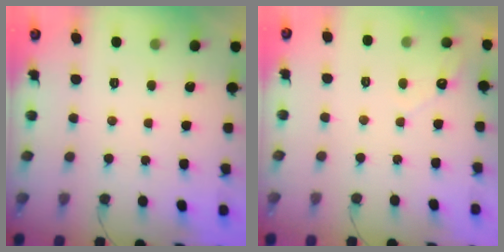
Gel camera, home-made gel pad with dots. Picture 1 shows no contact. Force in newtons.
{"total": 2.9, "press": 2.9, "slide": 0.1}